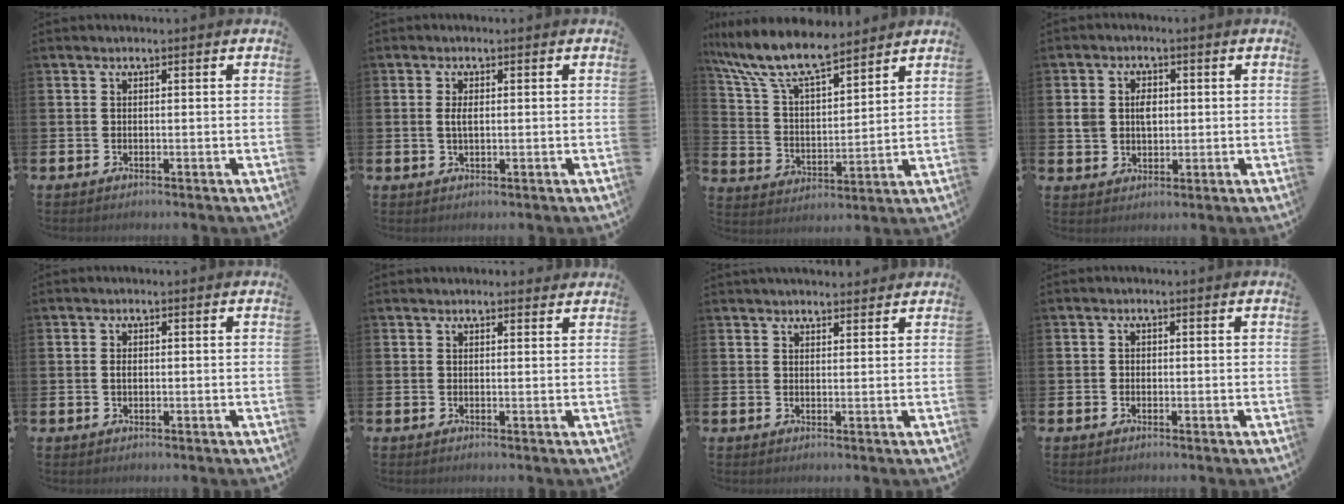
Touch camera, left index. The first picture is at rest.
{"total": 2.0, "force": [0.2, 0.9, 1.8], "torque": [-0.035, 0.005, 0.001]}
{"total": 10.0, "force": [8.9, 2.2, 4.0], "torque": [-0.120, -0.046, 0.159]}
{"total": 3.5, "force": [0.7, 2.8, 2.0], "torque": [-0.030, 0.007, 0.005]}
{"total": 0.9, "force": [0.0, 0.6, 0.7], "torque": [-0.014, 0.005, -0.002]}
{"total": 1.3, "force": [1.3, 0.2, 0.1], "torque": [0.002, -0.002, 0.022]}
{"total": 2.7, "force": [2.6, 0.6, 0.2], "torque": [0.000, -0.012, 0.046]}
{"total": 0.8, "force": [-0.2, 0.7, 0.2], "torque": [-0.003, 0.005, -0.006]}